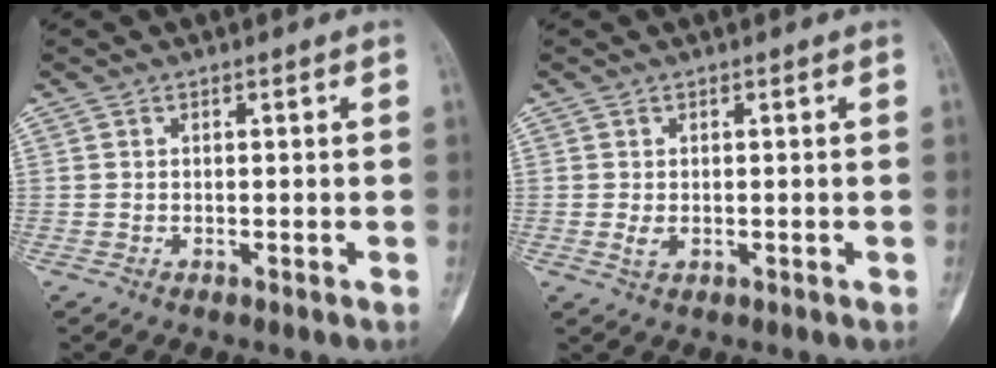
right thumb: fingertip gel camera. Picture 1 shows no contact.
{"total": 1.4, "force": [-0.1, 0.9, 1.0], "torque": [-0.023, -0.004, -0.002]}